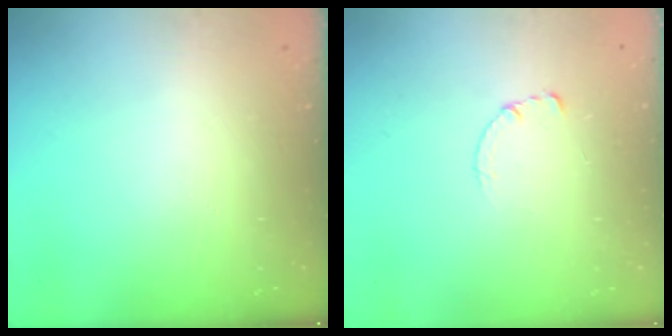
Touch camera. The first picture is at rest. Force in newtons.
{"total": 0.7, "press": 0.6, "slide": 0.1}